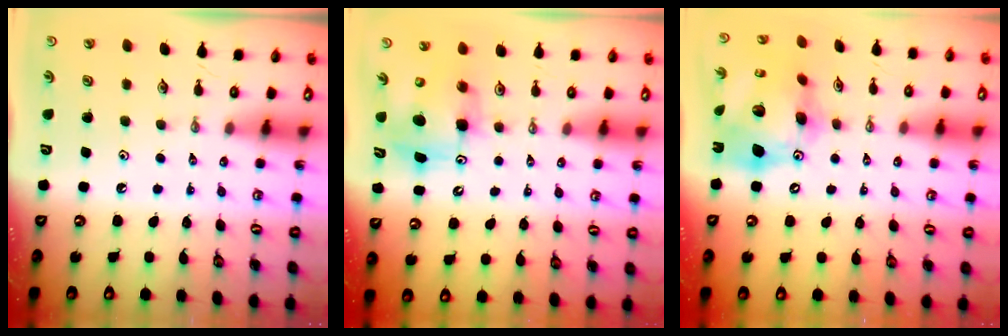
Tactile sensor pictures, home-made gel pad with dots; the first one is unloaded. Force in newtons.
{"total": 6.8, "press": 6.5, "slide": 1.9}
{"total": 19.1, "press": 19.0, "slide": 1.8}